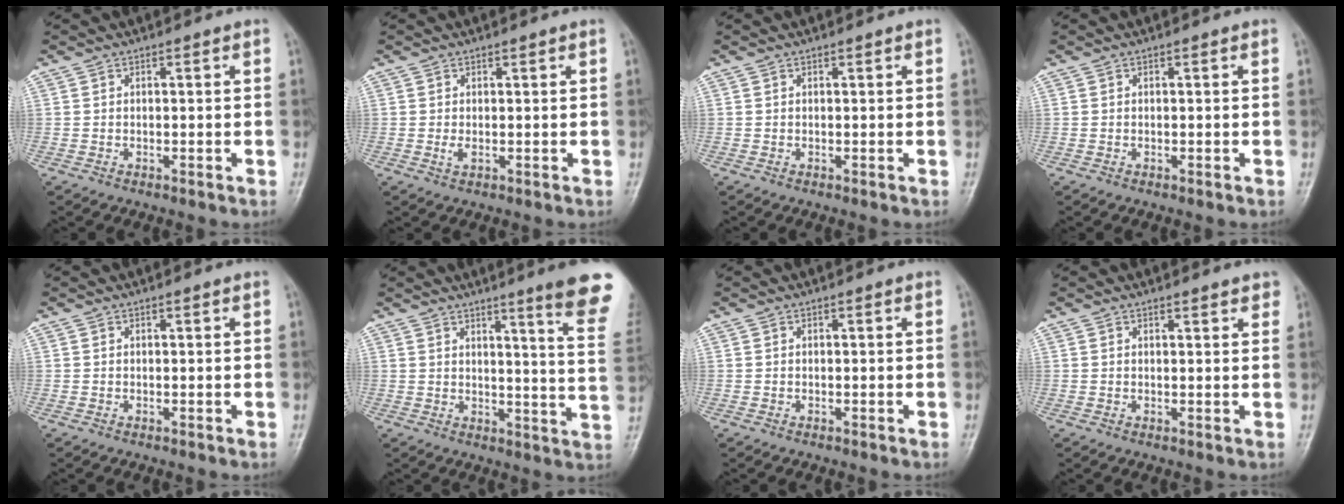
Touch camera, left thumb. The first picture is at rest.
{"total": 1.3, "force": [0.3, 0.6, 1.1], "torque": [-0.020, -0.002, 0.008]}
{"total": 0.0}
{"total": 0.0}
{"total": 0.0}
{"total": 14.7, "force": [10.1, 0.2, 10.7], "torque": [-0.116, -0.069, 0.112]}
{"total": 0.0}
{"total": 1.9, "force": [1.7, 0.5, 0.8], "torque": [-0.001, -0.005, 0.019]}